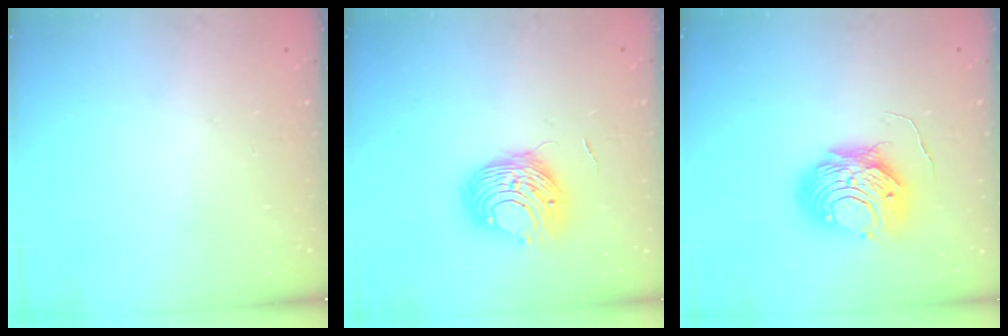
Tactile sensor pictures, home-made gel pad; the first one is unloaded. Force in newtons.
{"total": 9.3, "press": 9.3, "slide": 0.6}
{"total": 10.1, "press": 10.0, "slide": 1.0}